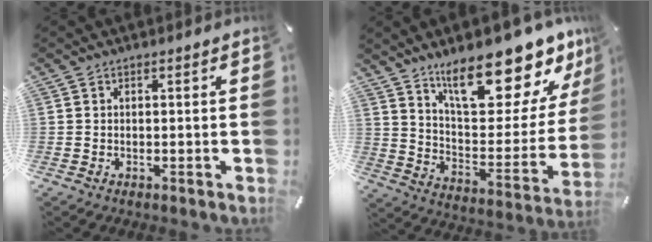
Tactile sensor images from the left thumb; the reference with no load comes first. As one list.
[{"total": 22.2, "force": [16.4, 7.8, 12.7], "torque": [-0.165, -0.125, 0.269]}]